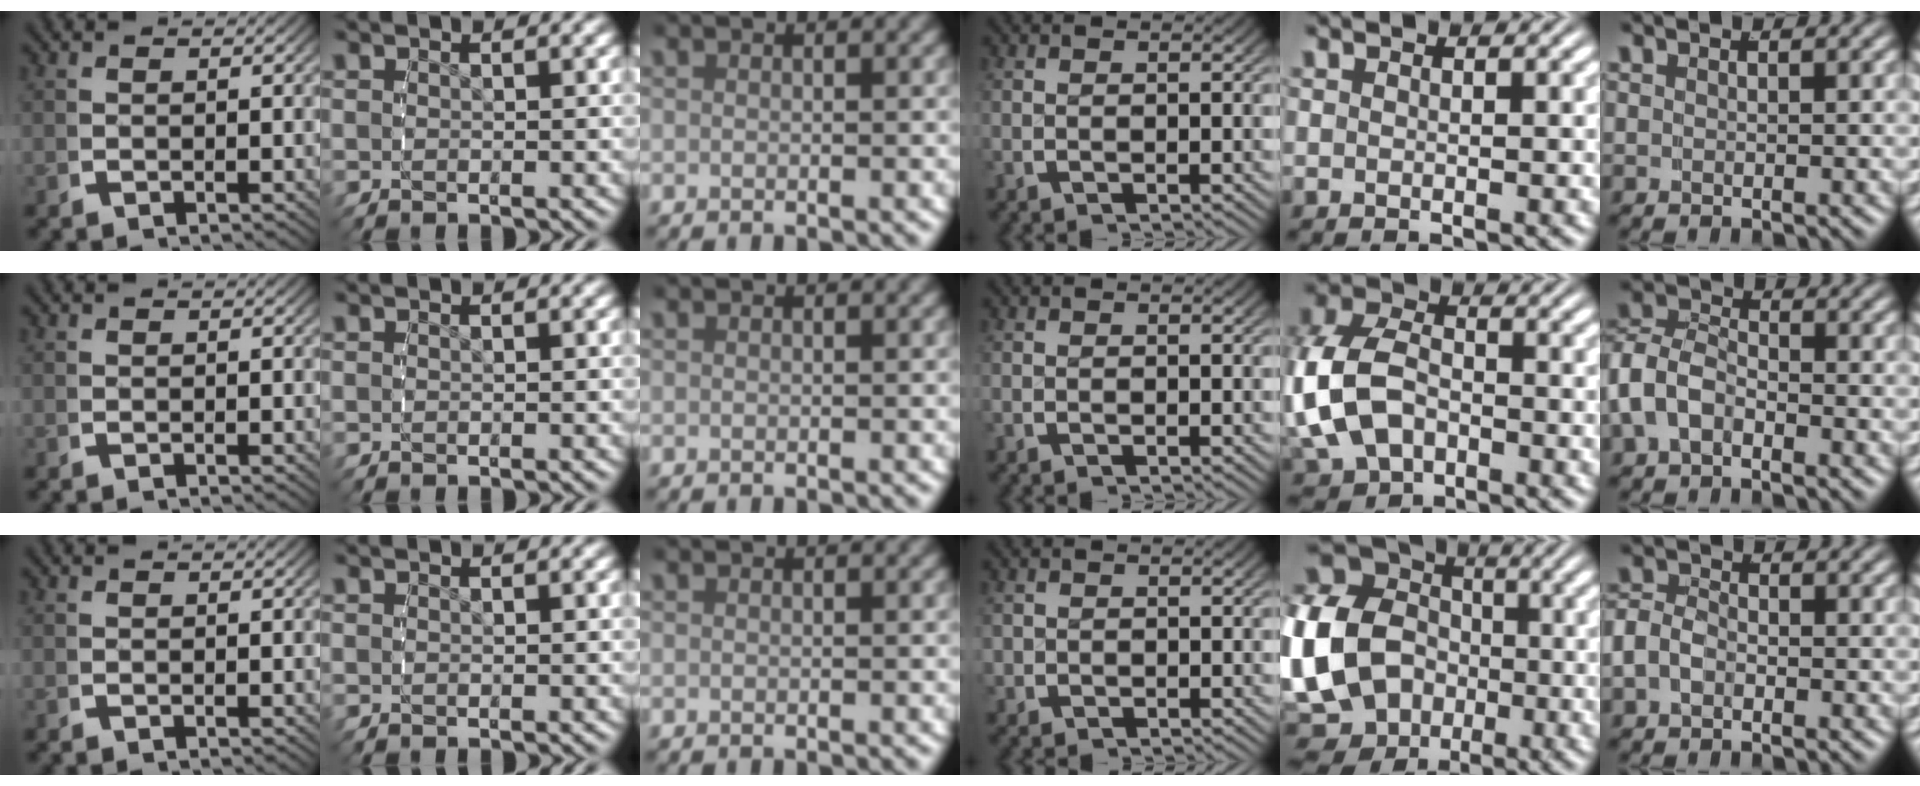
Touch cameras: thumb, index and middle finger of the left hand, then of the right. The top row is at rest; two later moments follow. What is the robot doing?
{"motion": "grasp_and_lifting", "object": "small bumper sticker"}